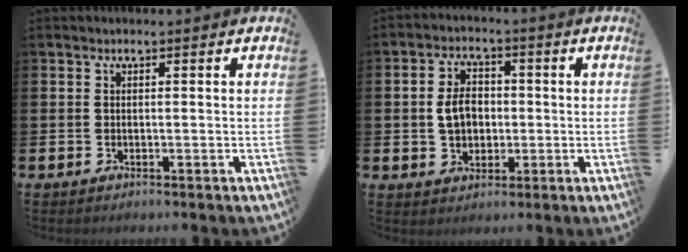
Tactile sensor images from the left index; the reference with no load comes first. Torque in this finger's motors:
{"motor_torque": [0.71, -0.42, 0.21, 0.15]}